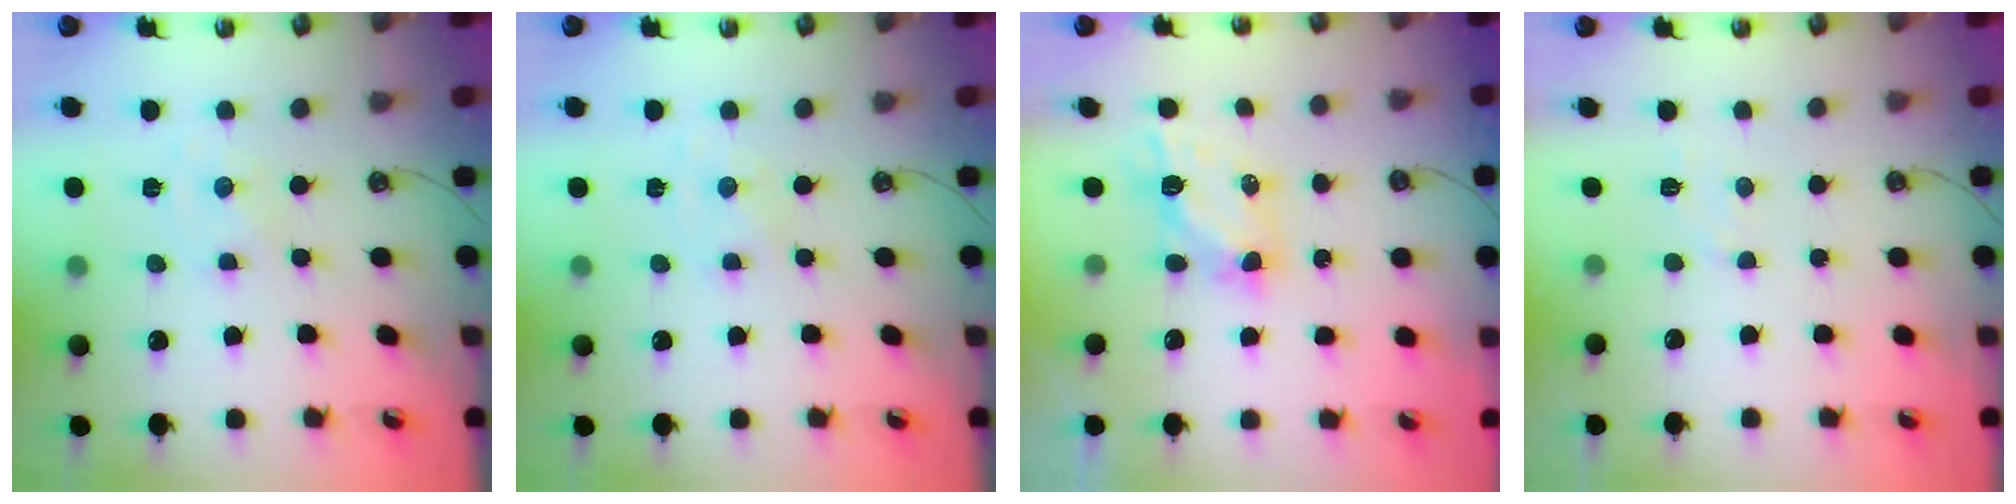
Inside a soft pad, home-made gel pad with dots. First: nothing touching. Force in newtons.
{"total": 0.0}
{"total": 6.0, "press": 6.0, "slide": 0.5}
{"total": 4.7, "press": 4.6, "slide": 0.6}